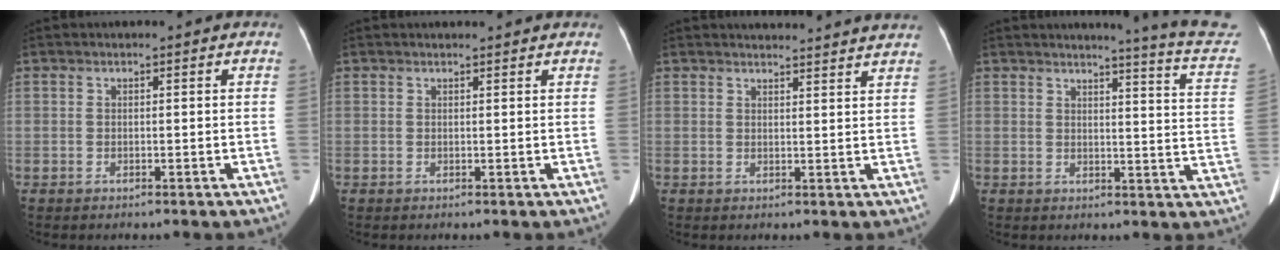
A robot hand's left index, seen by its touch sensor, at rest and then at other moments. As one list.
[{"total": 2.6, "force": [2.5, 0.2, 0.6], "torque": [-0.012, 0.014, 0.025]}, {"total": 11.2, "force": [11.0, 0.1, 2.4], "torque": [-0.021, -0.005, 0.108]}, {"total": 13.1, "force": [12.6, -1.5, 3.4], "torque": [-0.036, -0.106, 0.114]}]